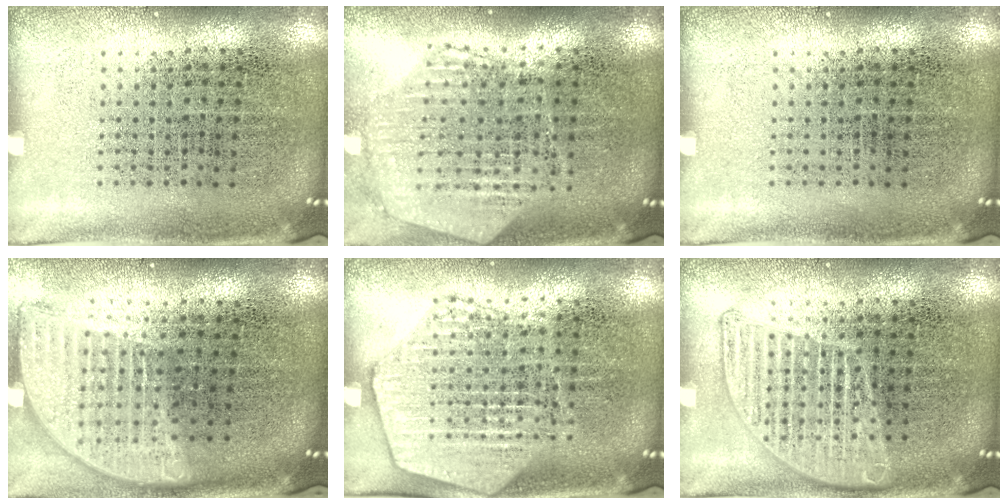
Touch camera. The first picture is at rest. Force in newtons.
{"total": 1.2, "press": 1.2, "slide": 0.1}
{"total": 0.0}
{"total": 2.0, "press": 1.6, "slide": 1.2}
{"total": 1.9, "press": 1.8, "slide": 0.5}
{"total": 2.4, "press": 2.3, "slide": 0.3}